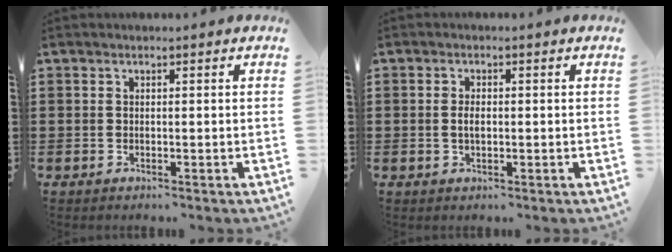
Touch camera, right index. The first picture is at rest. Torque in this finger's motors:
{"motor_torque": [2.14, 0.00, 0.11, 0.05]}